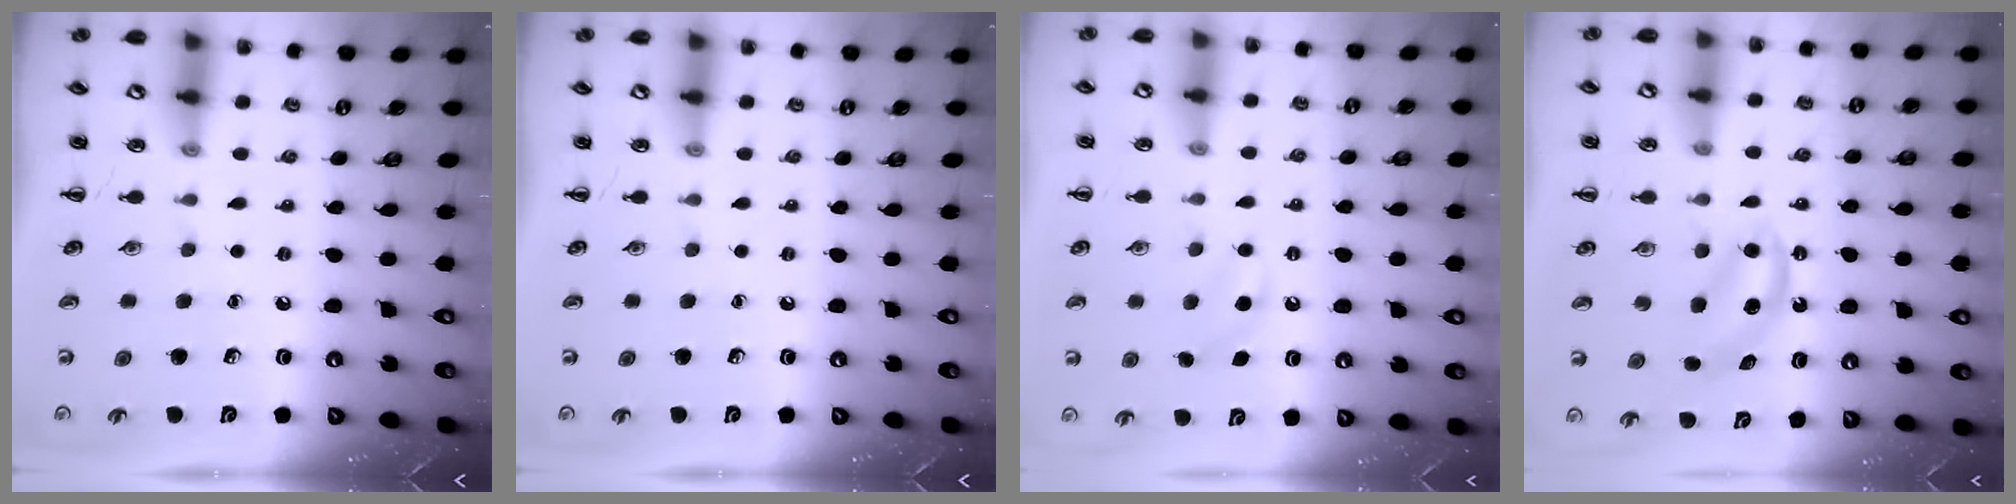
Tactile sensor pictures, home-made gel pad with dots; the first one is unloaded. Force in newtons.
{"total": 0.0}
{"total": 5.6, "press": 5.4, "slide": 1.5}
{"total": 5.4, "press": 5.3, "slide": 0.7}